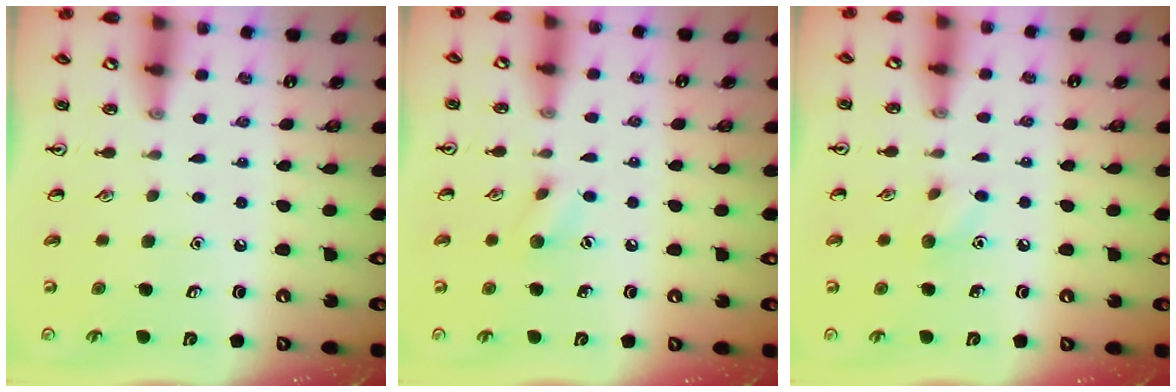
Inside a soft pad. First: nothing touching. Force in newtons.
{"total": 7.0, "press": 6.8, "slide": 1.7}
{"total": 5.8, "press": 5.6, "slide": 1.7}